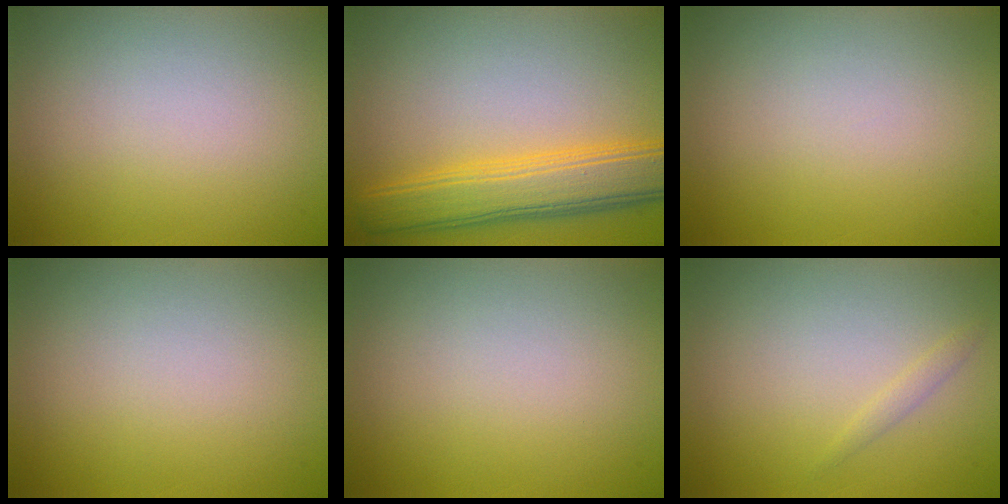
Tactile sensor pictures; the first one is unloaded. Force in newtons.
{"total": 6.3, "press": 6.3, "slide": 0.1}
{"total": 0.0}
{"total": 0.0}
{"total": 0.0}
{"total": 0.8, "press": 0.8, "slide": 0.0}